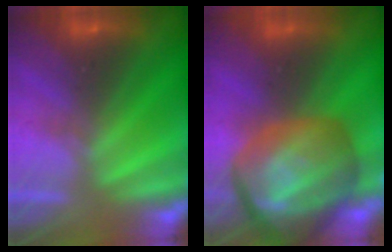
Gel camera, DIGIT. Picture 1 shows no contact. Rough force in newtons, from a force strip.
{"total": 7.1}